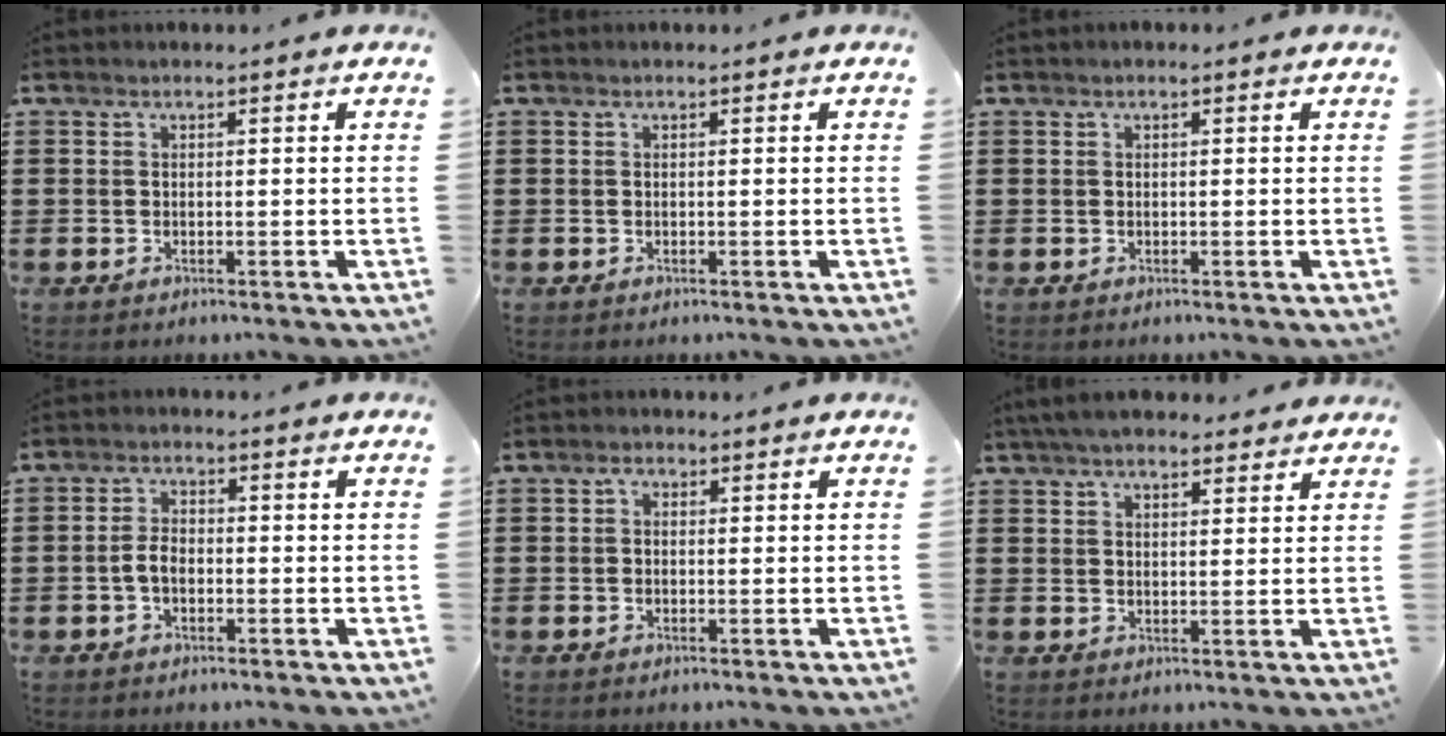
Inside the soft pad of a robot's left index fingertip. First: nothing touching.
{"total": 0.0}
{"total": 0.0}
{"total": 3.1, "force": [-0.8, 1.6, 2.5], "torque": [-0.062, -0.001, -0.020]}
{"total": 1.1, "force": [-0.1, 0.8, 0.7], "torque": [-0.015, 0.006, -0.003]}
{"total": 4.7, "force": [4.2, 1.0, 1.8], "torque": [-0.047, -0.002, 0.080]}